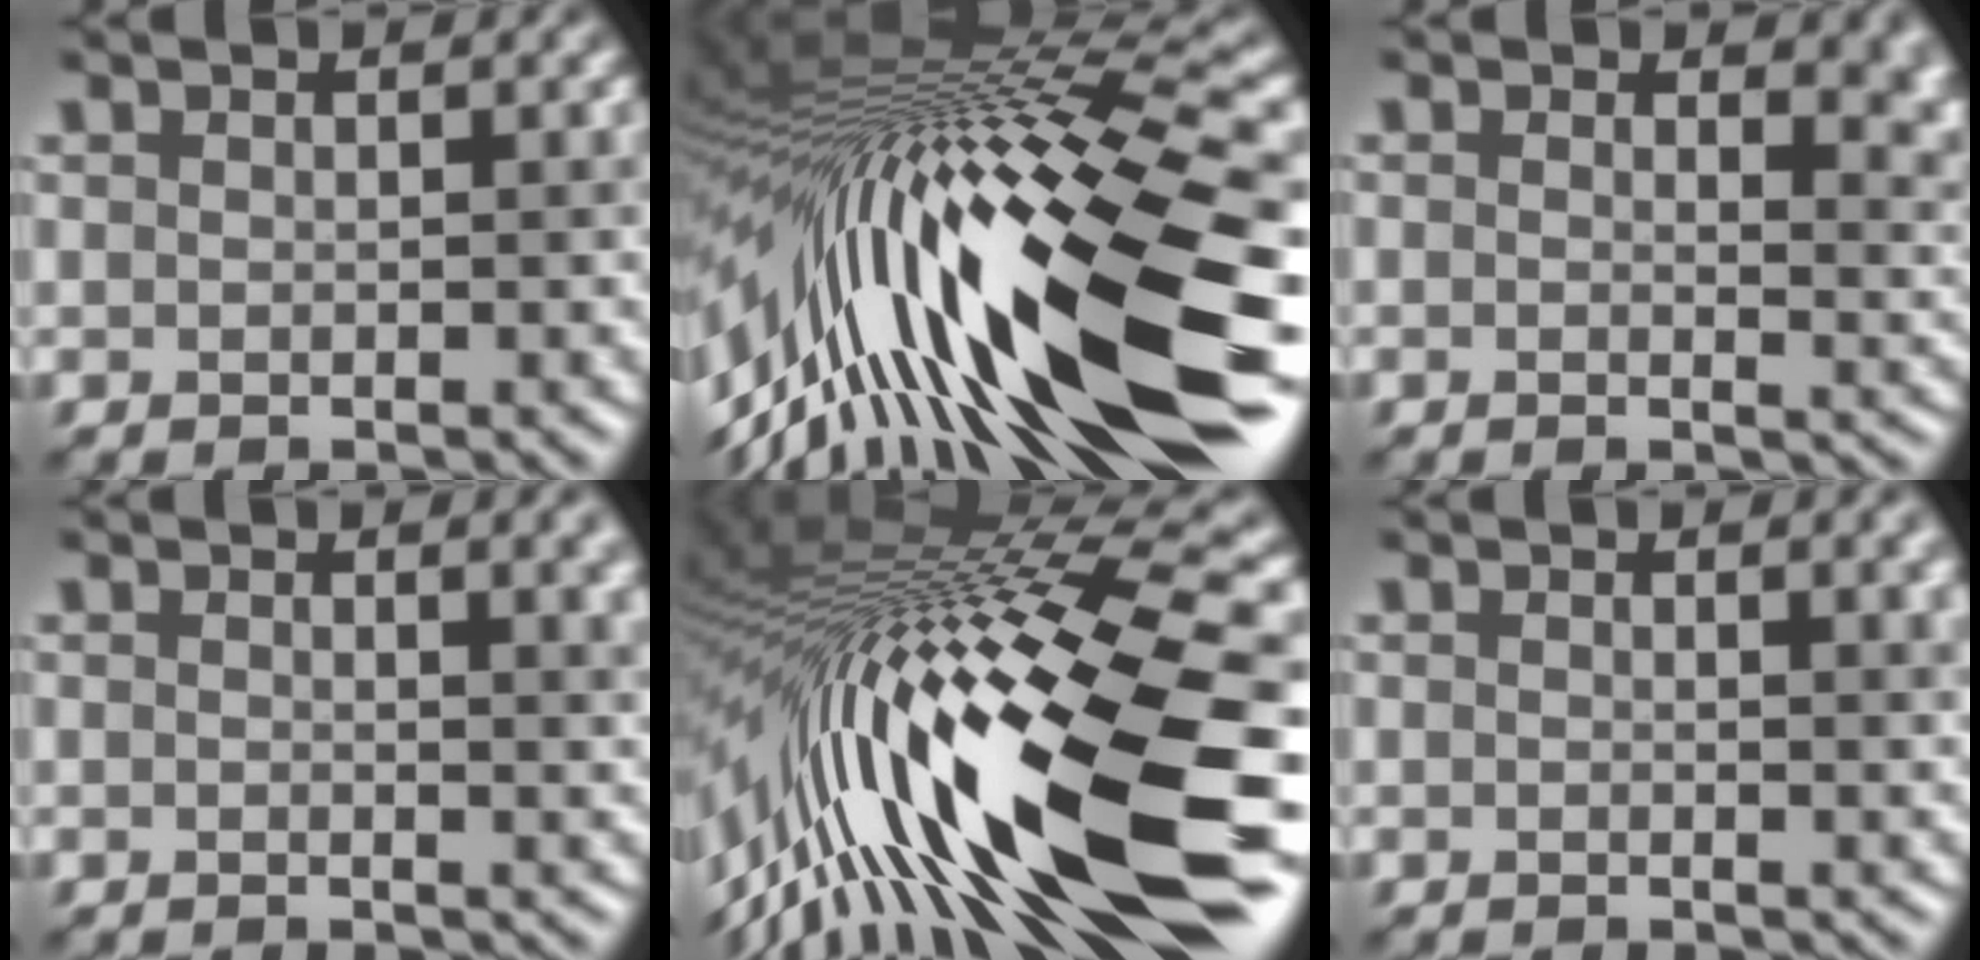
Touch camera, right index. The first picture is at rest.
{"total": 19.0, "force": [-2.5, 4.7, 18.2], "torque": [-0.288, 0.007, -0.050]}
{"total": 5.7, "force": [1.9, 2.9, 4.5], "torque": [-0.021, 0.004, 0.011]}
{"total": 4.6, "force": [1.1, 2.0, 4.0], "torque": [-0.024, 0.014, -0.008]}
{"total": 18.5, "force": [-4.3, 4.8, 17.3], "torque": [-0.287, 0.002, -0.077]}
{"total": 3.7, "force": [0.9, 1.6, 3.3], "torque": [-0.023, 0.009, -0.011]}